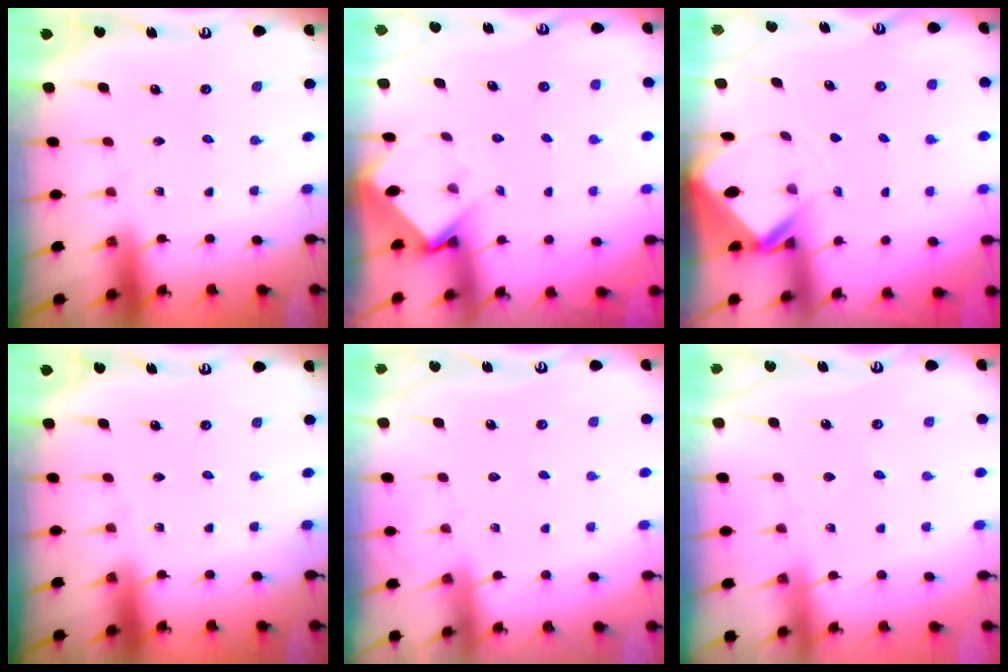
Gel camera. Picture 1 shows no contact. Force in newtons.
{"total": 3.6, "press": 3.6, "slide": 0.3}
{"total": 2.6, "press": 2.6, "slide": 0.1}
{"total": 0.0}
{"total": 3.2, "press": 3.2, "slide": 0.4}
{"total": 2.5, "press": 2.4, "slide": 0.4}